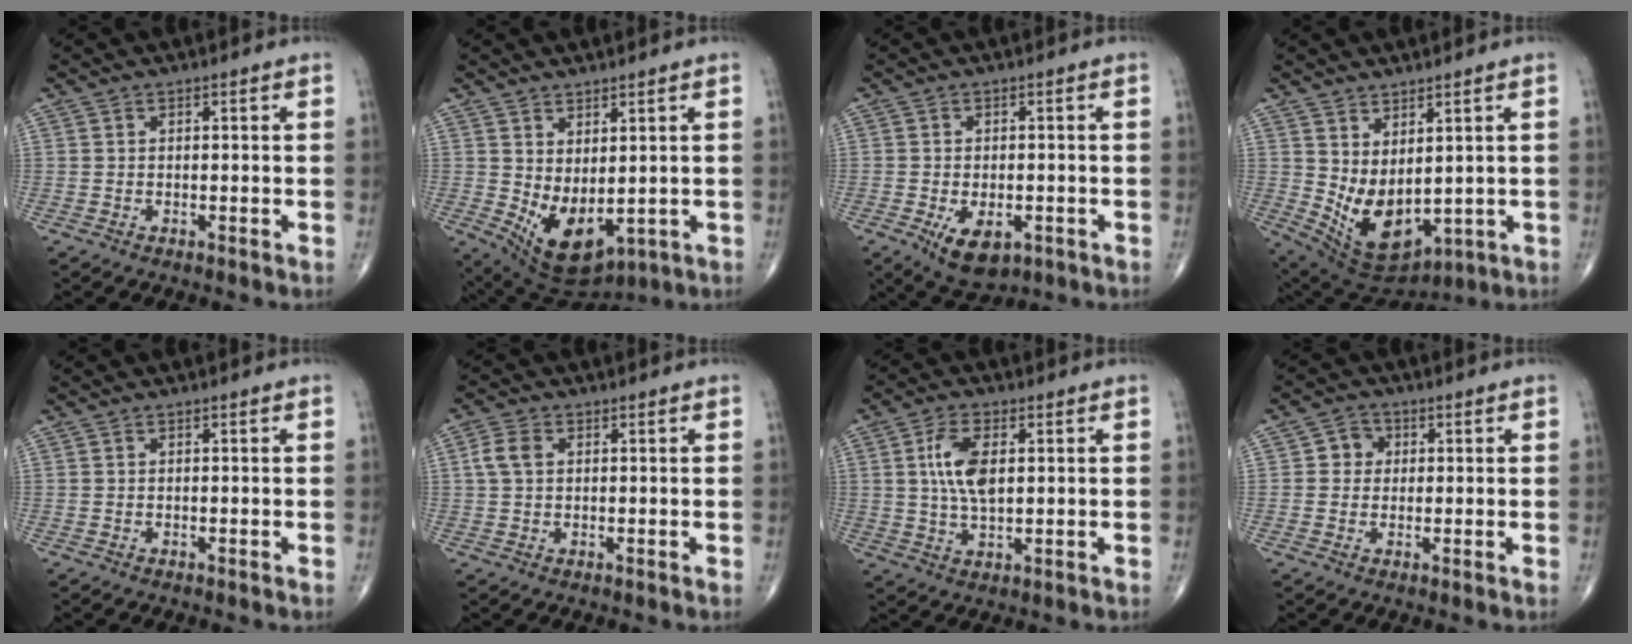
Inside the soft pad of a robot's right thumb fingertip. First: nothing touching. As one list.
[{"total": 10.2, "force": [-0.3, 5.5, 8.6], "torque": [-0.134, -0.016, 0.025]}, {"total": 7.4, "force": [-2.8, 4.1, 5.5], "torque": [-0.081, 0.000, -0.033]}, {"total": 11.6, "force": [1.2, 6.6, 9.5], "torque": [-0.151, -0.029, 0.055]}, {"total": 0.0}, {"total": 4.0, "force": [0.9, 2.8, 2.8], "torque": [-0.061, 0.008, 0.014]}, {"total": 8.1, "force": [1.6, 4.0, 6.9], "torque": [-0.137, -0.002, 0.031]}, {"total": 3.8, "force": [0.6, 3.5, 1.3], "torque": [0.005, 0.006, 0.001]}]